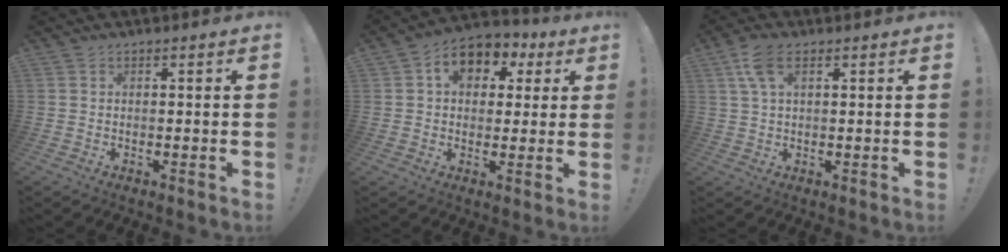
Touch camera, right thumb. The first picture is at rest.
{"total": 9.6, "force": [3.1, 7.3, 5.4], "torque": [-0.076, -0.005, 0.059]}
{"total": 6.5, "force": [2.9, 2.6, 5.2], "torque": [-0.101, 0.004, 0.054]}